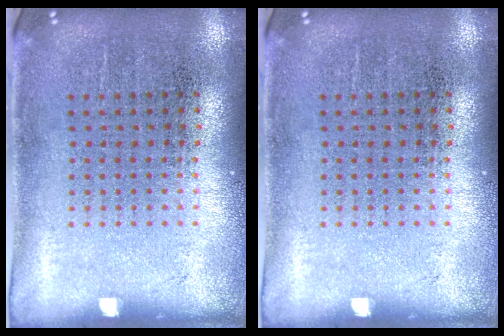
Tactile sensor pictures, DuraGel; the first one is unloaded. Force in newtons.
{"total": 0.0}